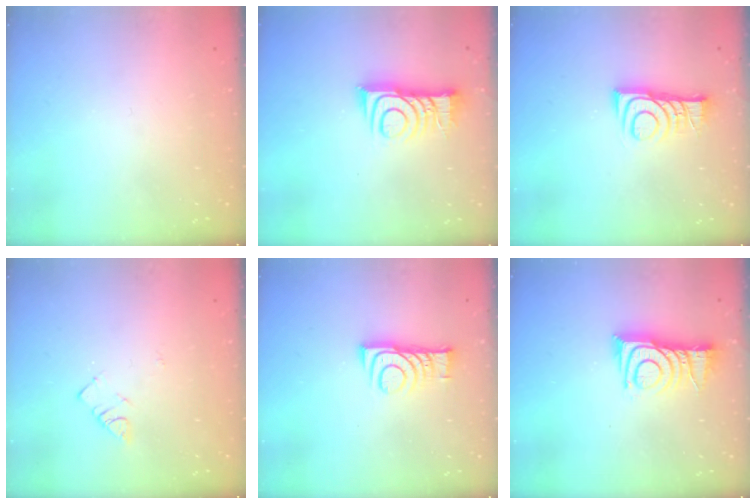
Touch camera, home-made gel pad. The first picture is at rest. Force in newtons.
{"total": 10.3, "press": 10.3, "slide": 0.4}
{"total": 9.1, "press": 9.1, "slide": 0.4}
{"total": 2.8, "press": 2.7, "slide": 0.4}
{"total": 8.8, "press": 8.8, "slide": 0.1}
{"total": 11.4, "press": 11.4, "slide": 0.6}